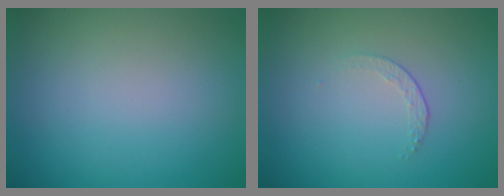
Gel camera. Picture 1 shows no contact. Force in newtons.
{"total": 1.2, "press": 0.5, "slide": 1.1}